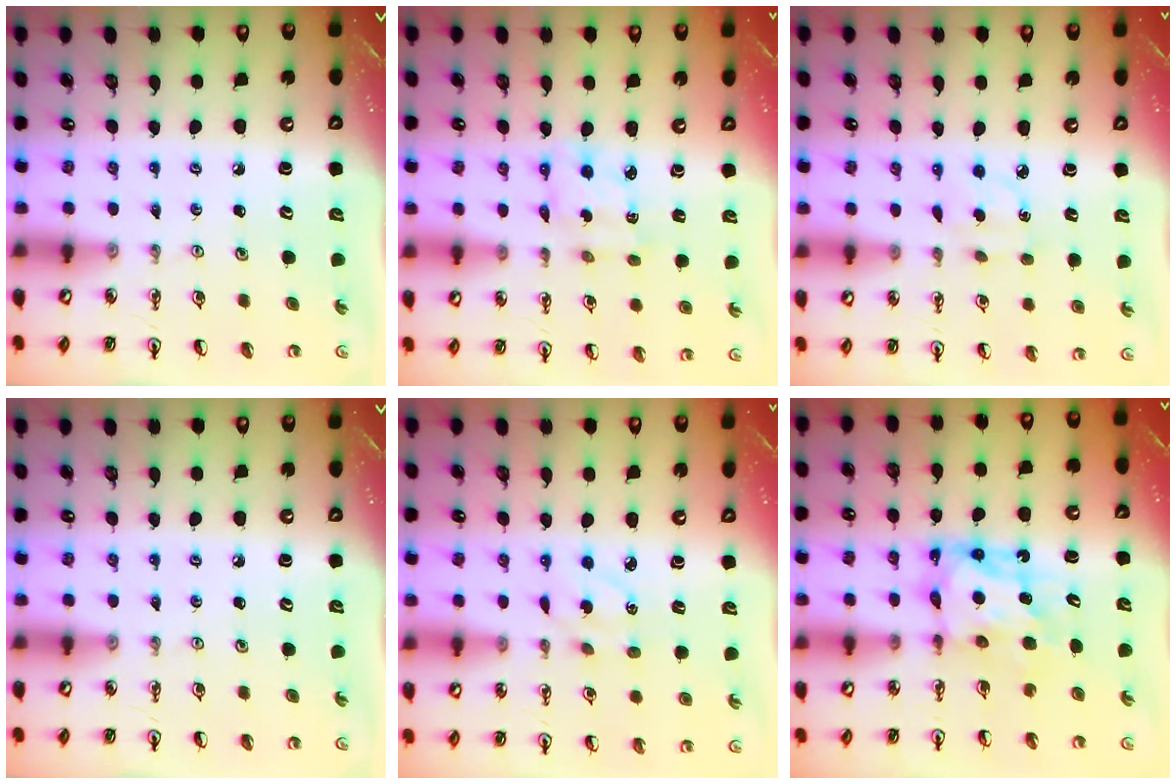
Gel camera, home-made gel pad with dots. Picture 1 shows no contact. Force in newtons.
{"total": 2.9, "press": 2.9, "slide": 0.2}
{"total": 3.8, "press": 3.8, "slide": 0.5}
{"total": 0.0}
{"total": 3.6, "press": 3.5, "slide": 0.8}
{"total": 7.5, "press": 7.5, "slide": 0.6}